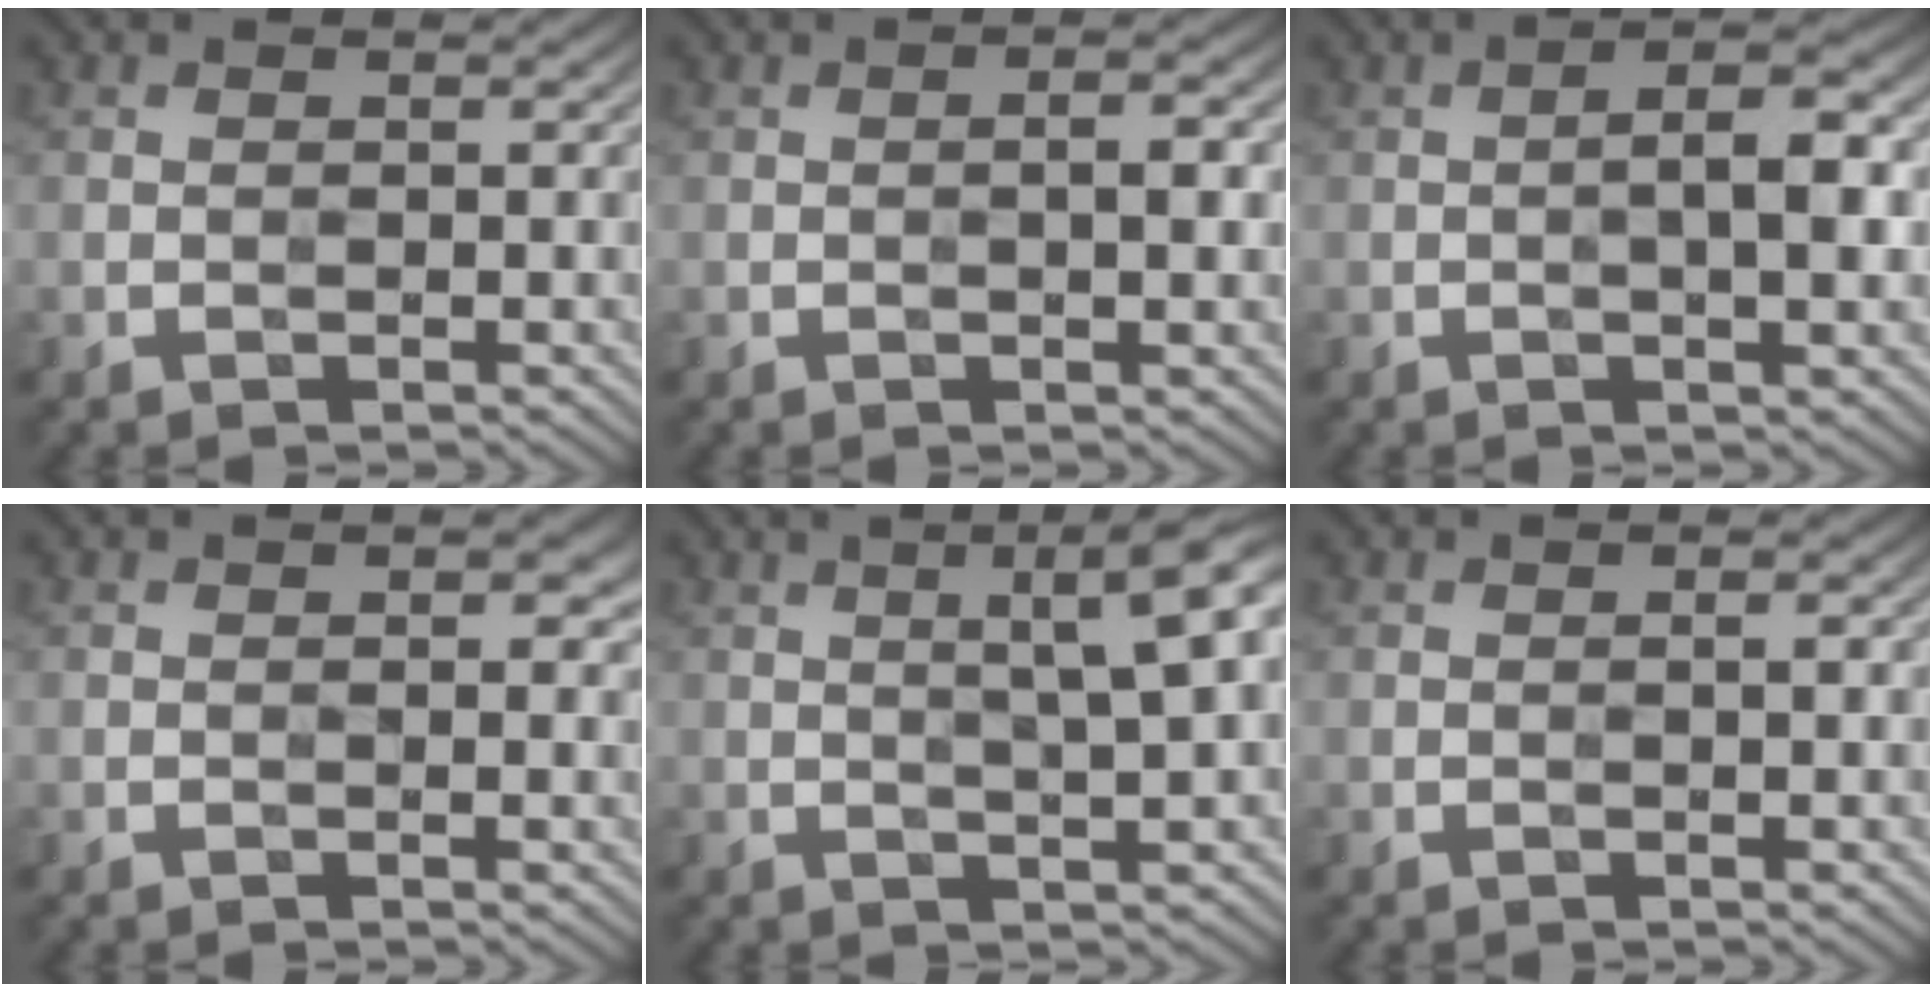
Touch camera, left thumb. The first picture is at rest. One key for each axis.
{"total": 2.4, "fx": 0.0, "fy": 0.6, "fz": 2.3, "tx": -0.037, "ty": 0.005, "tz": -0.003}
{"total": 4.9, "fx": -0.2, "fy": 1.3, "fz": 4.7, "tx": -0.078, "ty": 0.009, "tz": -0.008}
{"total": 1.5, "fx": 0.2, "fy": 0.7, "fz": 1.3, "tx": -0.012, "ty": -0.001, "tz": 0.002}
{"total": 8.1, "fx": 2.4, "fy": 1.7, "fz": 7.6, "tx": -0.082, "ty": 0.029, "tz": 0.029}
{"total": 0.9, "fx": 0.1, "fy": 0.1, "fz": 0.9, "tx": -0.014, "ty": 0.001, "tz": 0.000}